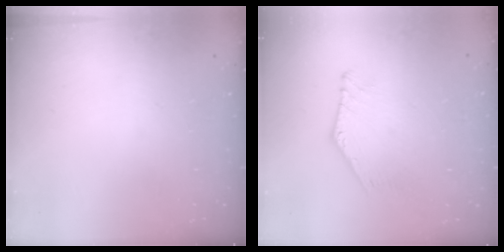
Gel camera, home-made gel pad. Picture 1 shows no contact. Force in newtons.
{"total": 2.2, "press": 2.2, "slide": 0.1}